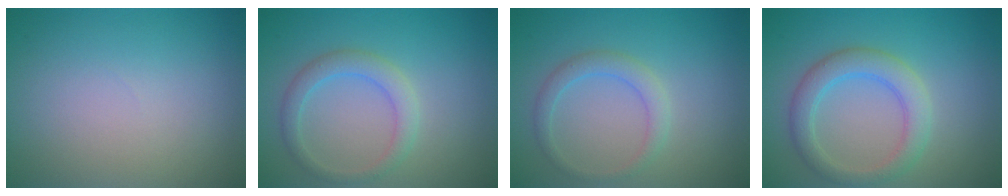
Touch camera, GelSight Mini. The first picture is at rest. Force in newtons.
{"total": 2.5, "press": 2.5, "slide": 0.1}
{"total": 2.0, "press": 2.0, "slide": 0.1}
{"total": 3.7, "press": 3.7, "slide": 0.3}